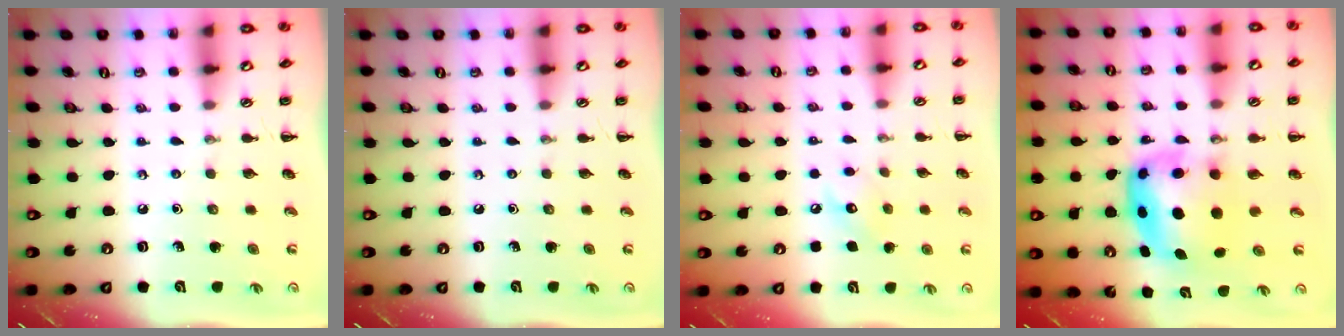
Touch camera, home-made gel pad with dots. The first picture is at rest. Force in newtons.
{"total": 0.0}
{"total": 7.3, "press": 7.3, "slide": 0.8}
{"total": 6.7, "press": 6.5, "slide": 1.5}